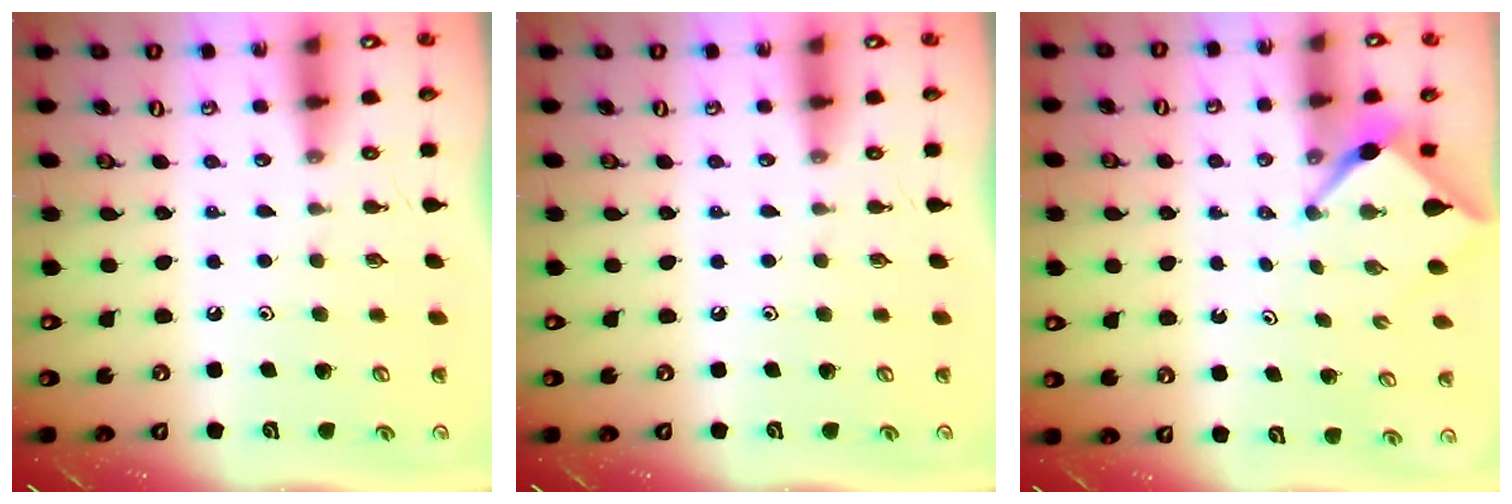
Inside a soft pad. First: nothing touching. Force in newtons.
{"total": 0.0}
{"total": 2.4, "press": 2.4, "slide": 0.3}